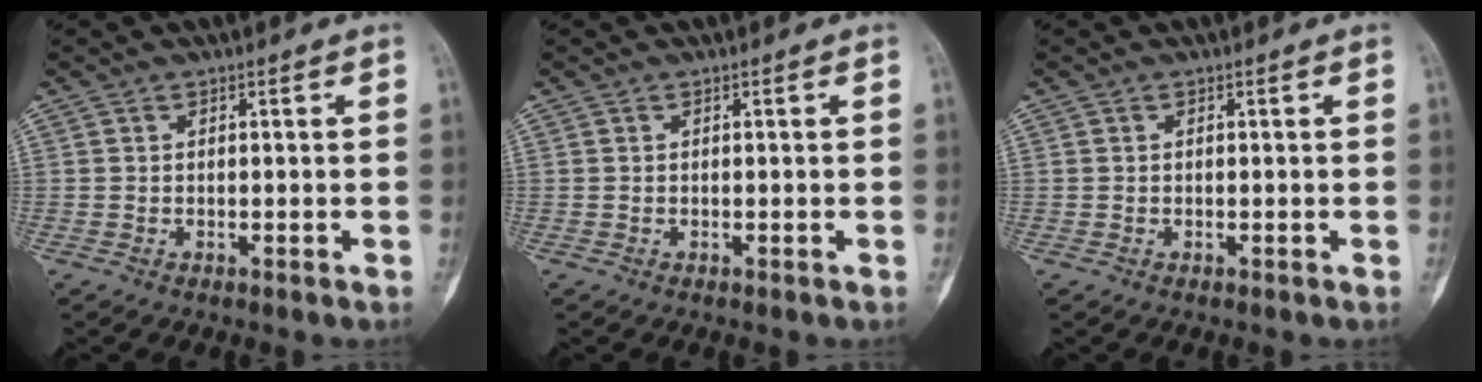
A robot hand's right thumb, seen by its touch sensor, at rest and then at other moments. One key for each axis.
{"total": 0.0}
{"total": 0.0}